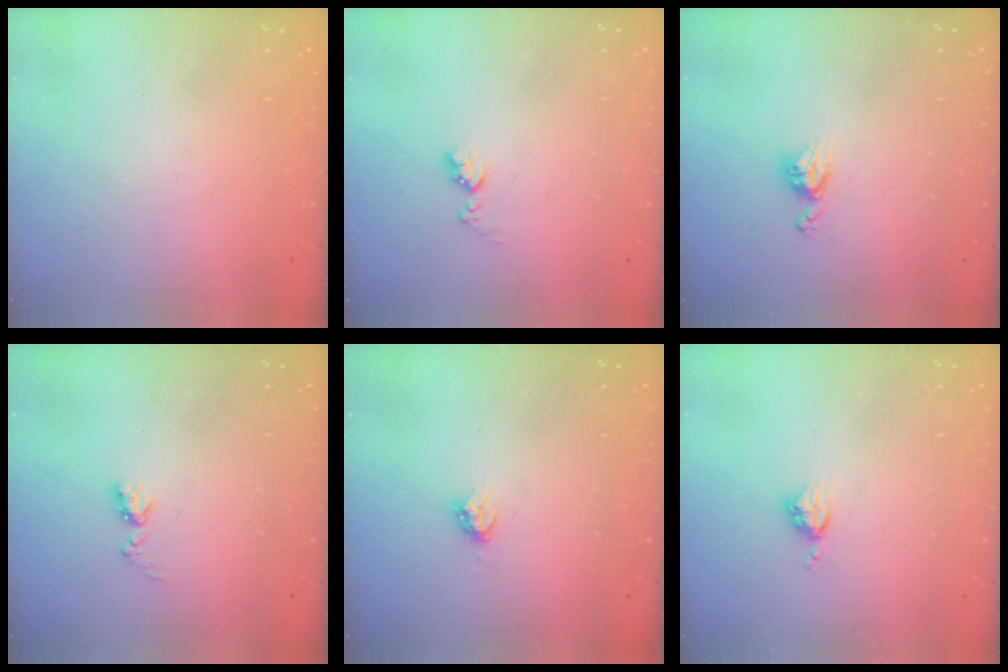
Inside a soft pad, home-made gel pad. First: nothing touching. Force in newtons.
{"total": 5.0, "press": 5.0, "slide": 0.6}
{"total": 5.2, "press": 5.2, "slide": 0.6}
{"total": 6.0, "press": 6.0, "slide": 0.7}
{"total": 4.2, "press": 4.2, "slide": 0.6}
{"total": 4.0, "press": 4.0, "slide": 0.5}